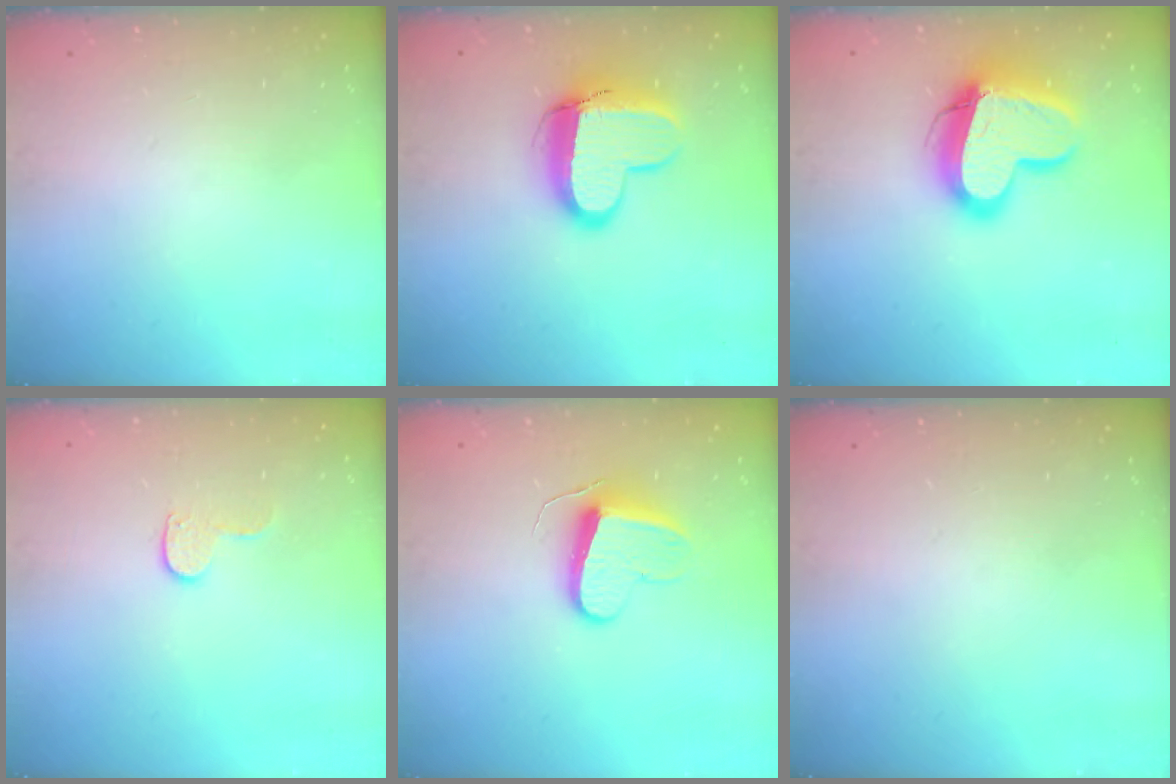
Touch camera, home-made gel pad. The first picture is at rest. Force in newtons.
{"total": 12.5, "press": 12.5, "slide": 1.0}
{"total": 16.8, "press": 16.7, "slide": 1.8}
{"total": 6.9, "press": 6.9, "slide": 0.5}
{"total": 9.2, "press": 9.2, "slide": 0.3}
{"total": 0.0}